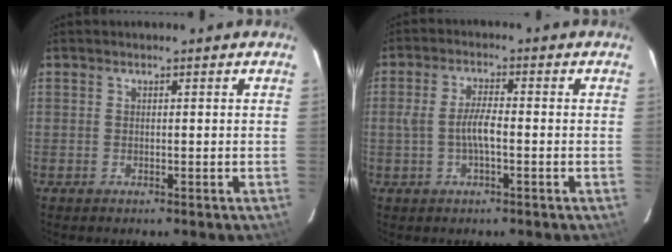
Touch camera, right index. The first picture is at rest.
{"total": 4.6, "force": [-1.0, 1.1, 4.3], "torque": [-0.086, 0.007, -0.017]}